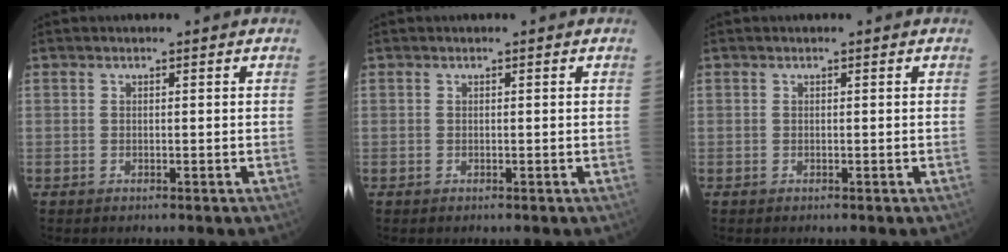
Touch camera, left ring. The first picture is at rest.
{"total": 0.0}
{"total": 0.0}